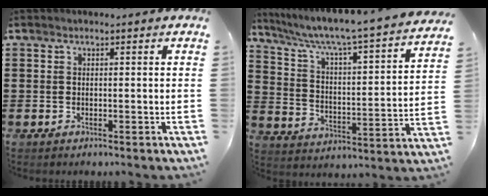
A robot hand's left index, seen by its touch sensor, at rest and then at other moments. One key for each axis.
{"total": 4.8, "fx": 4.0, "fy": -0.4, "fz": 2.6, "tx": -0.072, "ty": -0.049, "tz": 0.055}